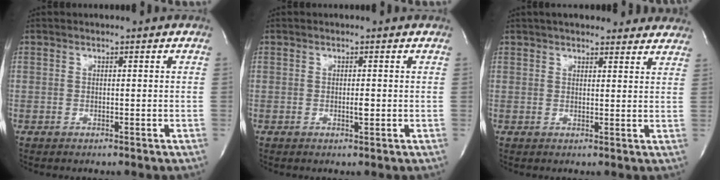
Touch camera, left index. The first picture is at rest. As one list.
[{"total": 1.0, "force": [-0.1, 0.2, 1.0], "torque": [-0.016, -0.001, -0.001]}, {"total": 15.0, "force": [13.3, 3.9, 5.7], "torque": [-0.061, 0.027, 0.160]}]